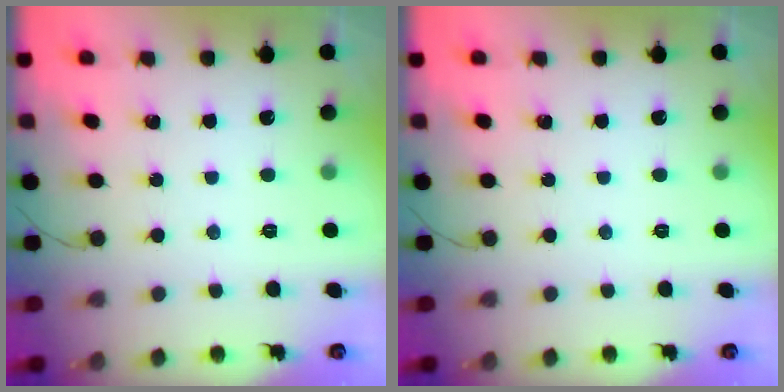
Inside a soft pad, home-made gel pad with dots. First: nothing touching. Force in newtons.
{"total": 0.0}